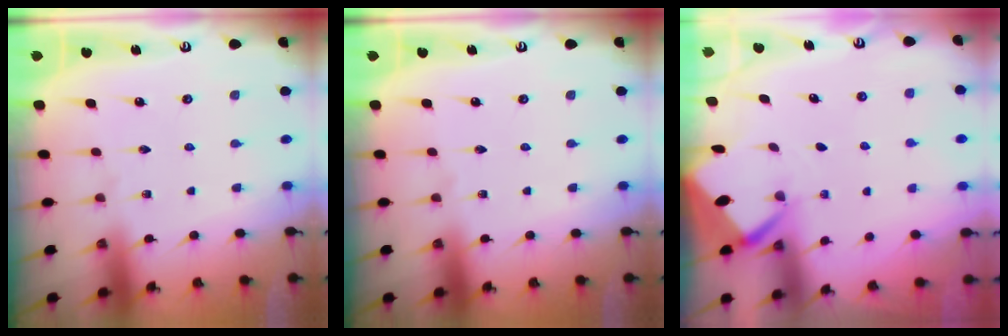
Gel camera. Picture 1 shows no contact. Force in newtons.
{"total": 0.0}
{"total": 2.6, "press": 2.6, "slide": 0.3}